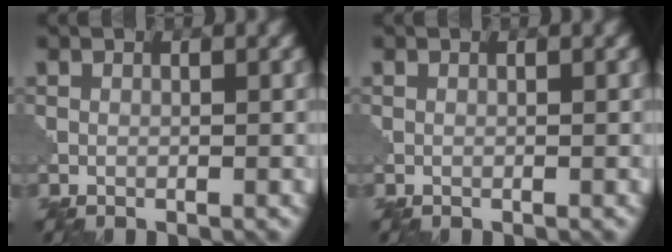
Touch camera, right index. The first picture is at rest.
{"total": 0.0}